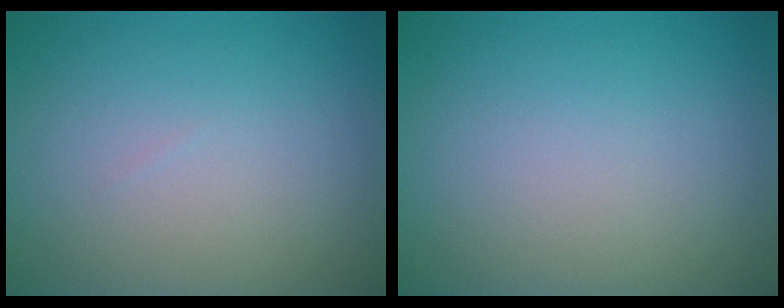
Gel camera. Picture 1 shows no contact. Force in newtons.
{"total": 0.0}